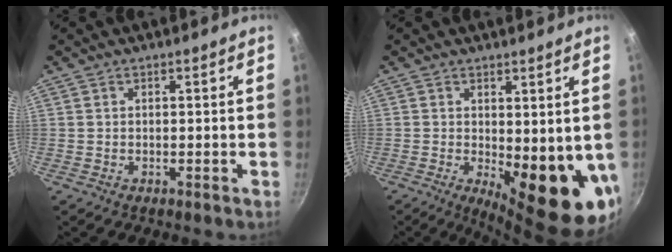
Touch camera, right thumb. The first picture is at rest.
{"total": 13.1, "force": [-0.7, 4.9, 12.2], "torque": [-0.127, -0.025, 0.004]}